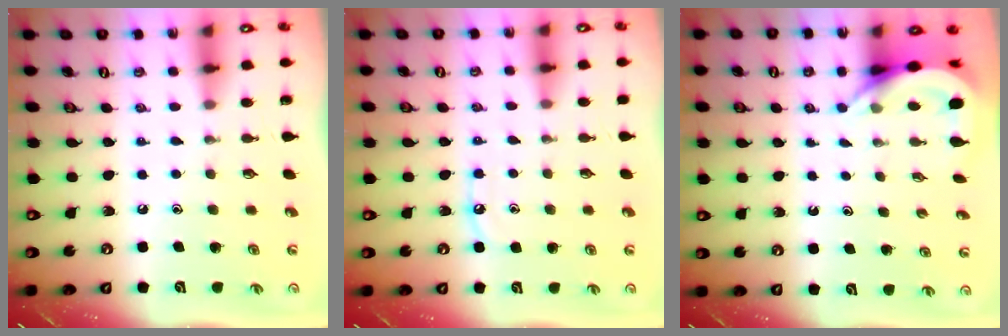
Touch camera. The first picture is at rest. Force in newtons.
{"total": 5.7, "press": 5.7, "slide": 0.5}
{"total": 5.0, "press": 5.0, "slide": 0.3}